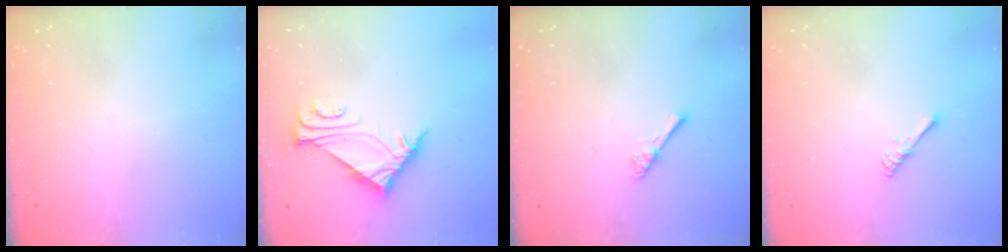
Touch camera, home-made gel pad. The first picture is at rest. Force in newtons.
{"total": 6.1, "press": 6.1, "slide": 0.3}
{"total": 2.5, "press": 2.5, "slide": 0.4}
{"total": 2.5, "press": 2.5, "slide": 0.4}